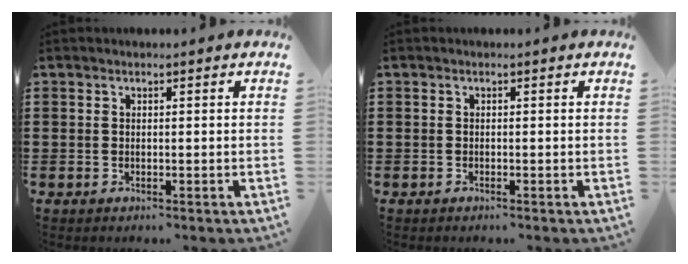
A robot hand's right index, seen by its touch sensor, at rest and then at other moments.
{"total": 0.0}